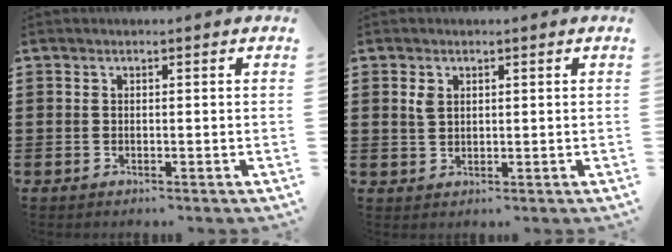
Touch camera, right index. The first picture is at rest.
{"total": 2.0, "force": [0.9, 1.3, 1.3], "torque": [-0.029, 0.004, 0.017]}